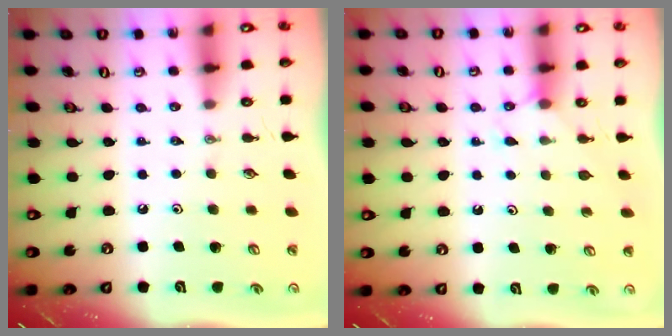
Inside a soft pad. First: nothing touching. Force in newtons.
{"total": 5.2, "press": 5.2, "slide": 0.6}